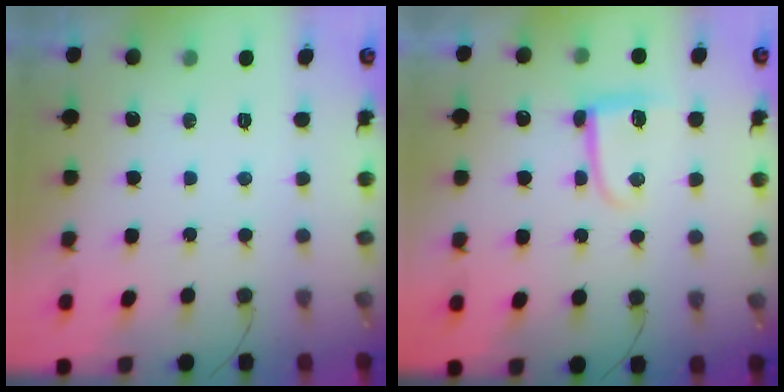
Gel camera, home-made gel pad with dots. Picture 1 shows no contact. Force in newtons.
{"total": 8.0, "press": 7.9, "slide": 0.4}